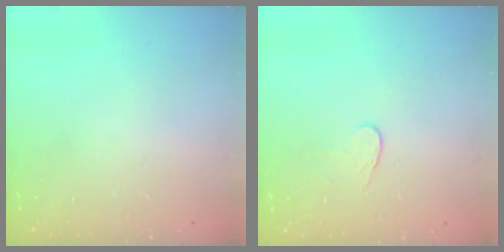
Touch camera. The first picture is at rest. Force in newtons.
{"total": 3.1, "press": 3.1, "slide": 0.3}